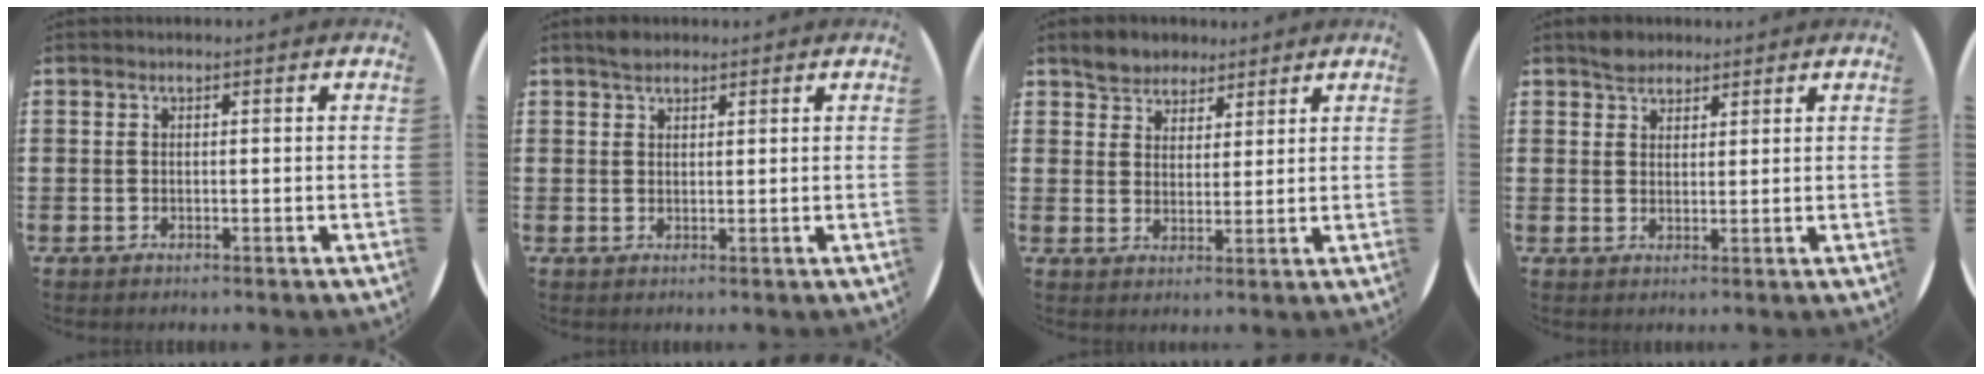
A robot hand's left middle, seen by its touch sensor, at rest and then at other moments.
{"total": 1.7, "force": [1.5, 0.6, 0.2], "torque": [0.001, 0.000, 0.028]}
{"total": 3.9, "force": [3.4, 1.9, -0.3], "torque": [-0.010, 0.002, 0.066]}
{"total": 2.6, "force": [2.3, 1.2, 0.0], "torque": [0.003, 0.002, 0.044]}